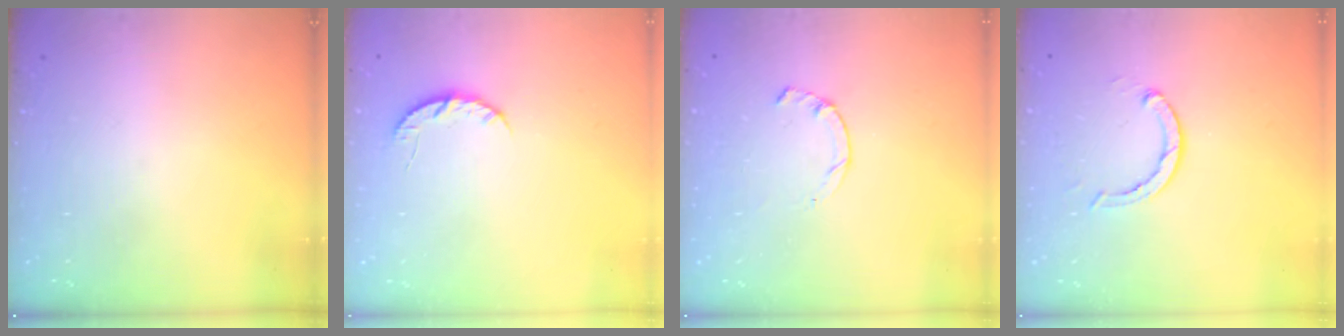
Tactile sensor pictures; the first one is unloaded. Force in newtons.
{"total": 5.0, "press": 4.9, "slide": 0.6}
{"total": 1.7, "press": 1.6, "slide": 0.4}
{"total": 2.9, "press": 2.9, "slide": 0.5}